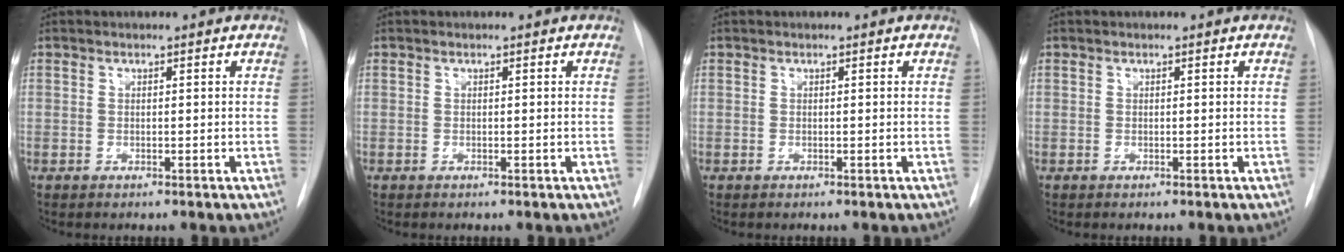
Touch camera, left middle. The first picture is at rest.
{"total": 0.0}
{"total": 0.0}
{"total": 0.0}